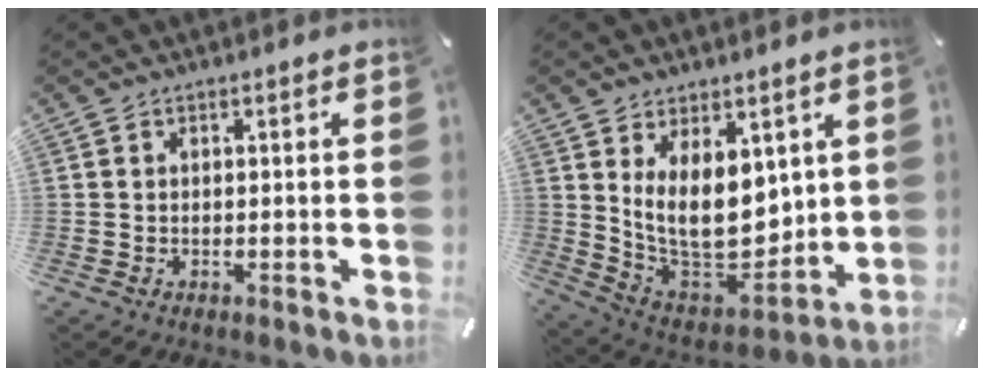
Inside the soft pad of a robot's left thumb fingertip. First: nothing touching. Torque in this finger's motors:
{"motor_torque": [0.95, 0.94, 1.93, -0.84, 0.32]}